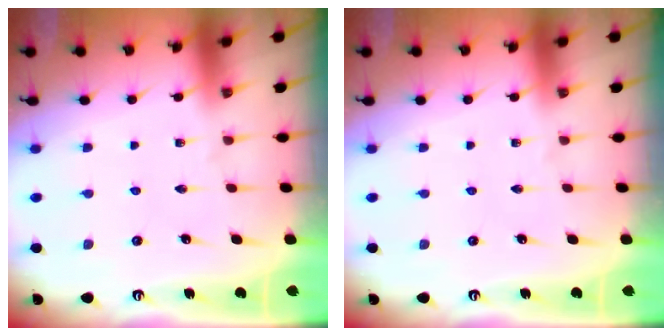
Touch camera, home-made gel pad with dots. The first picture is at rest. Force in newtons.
{"total": 0.0}